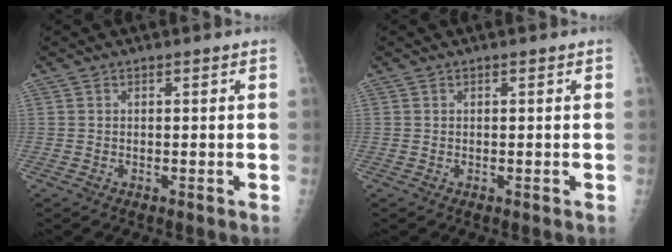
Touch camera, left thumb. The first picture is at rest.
{"total": 0.0}